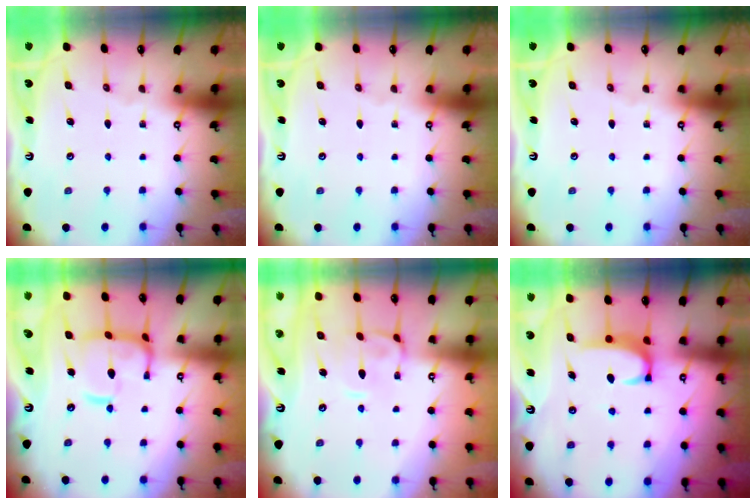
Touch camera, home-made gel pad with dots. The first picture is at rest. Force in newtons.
{"total": 0.0}
{"total": 0.0}
{"total": 9.8, "press": 9.7, "slide": 1.3}
{"total": 1.4, "press": 1.1, "slide": 0.9}
{"total": 2.9, "press": 2.8, "slide": 0.5}